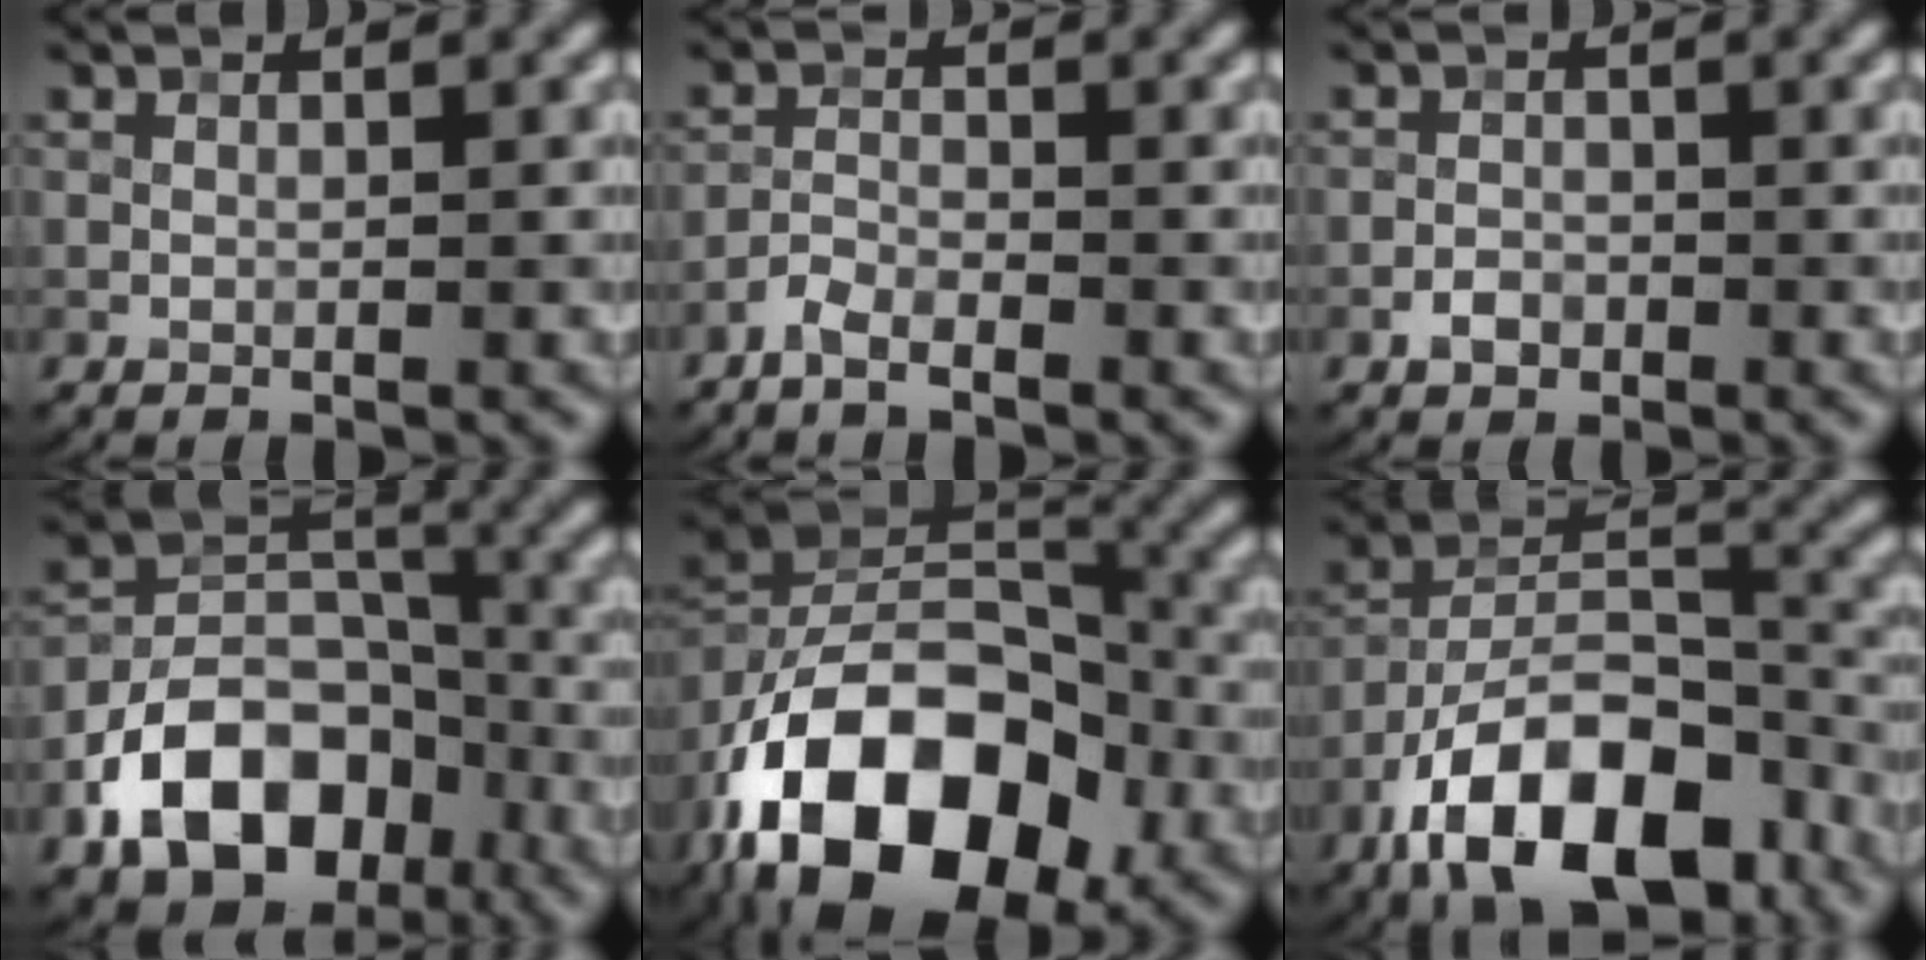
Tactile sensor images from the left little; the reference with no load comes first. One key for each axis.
{"total": 2.1, "fx": -1.9, "fy": 0.3, "fz": 0.8, "tx": -0.016, "ty": 0.006, "tz": -0.041}
{"total": 1.4, "fx": -1.0, "fy": 0.9, "fz": 0.4, "tx": 0.002, "ty": 0.001, "tz": -0.023}
{"total": 10.6, "fx": -5.7, "fy": 6.7, "fz": 6.0, "tx": -0.098, "ty": 0.004, "tz": -0.107}
{"total": 17.5, "fx": -9.1, "fy": 10.0, "fz": 11.2, "tx": -0.185, "ty": 0.006, "tz": -0.165}
{"total": 13.3, "fx": -8.4, "fy": 5.9, "fz": 8.6, "tx": -0.143, "ty": 0.002, "tz": -0.155}